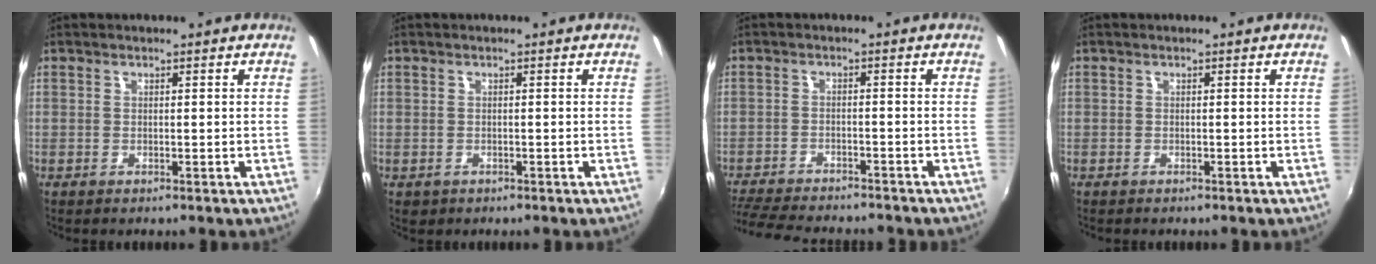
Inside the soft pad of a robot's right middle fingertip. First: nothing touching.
{"total": 1.4, "force": [-0.6, 1.2, 0.5], "torque": [-0.013, -0.004, -0.007]}
{"total": 13.2, "force": [-11.8, 2.8, 5.3], "torque": [-0.129, -0.022, -0.189]}
{"total": 0.6, "force": [-0.5, 0.2, 0.1], "torque": [-0.003, -0.003, -0.010]}